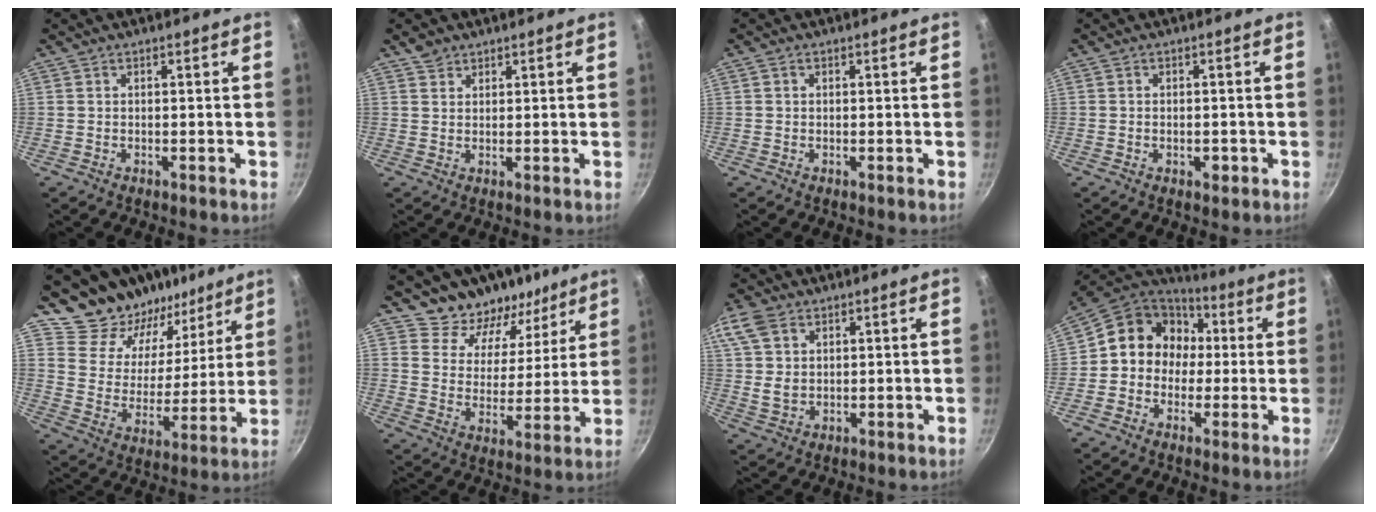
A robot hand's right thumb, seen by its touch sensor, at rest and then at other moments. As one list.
[{"total": 2.5, "force": [1.9, 1.6, 0.5], "torque": [0.002, -0.006, 0.031]}, {"total": 0.7, "force": [0.1, 0.6, 0.3], "torque": [-0.004, 0.004, 0.001]}, {"total": 2.0, "force": [-0.7, 1.1, 1.5], "torque": [-0.022, 0.001, -0.011]}, {"total": 14.9, "force": [12.2, 7.7, 3.3], "torque": [-0.010, -0.116, 0.198]}, {"total": 12.3, "force": [9.4, 7.3, 2.8], "torque": [-0.003, -0.086, 0.144]}, {"total": 8.4, "force": [3.4, 5.8, 5.1], "torque": [-0.091, -0.004, 0.065]}, {"total": 13.1, "force": [0.9, 11.7, 5.9], "torque": [-0.053, 0.032, -0.007]}]